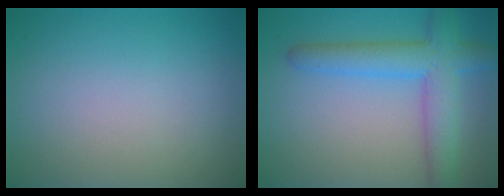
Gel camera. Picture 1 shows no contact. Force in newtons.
{"total": 5.6, "press": 5.6, "slide": 0.2}